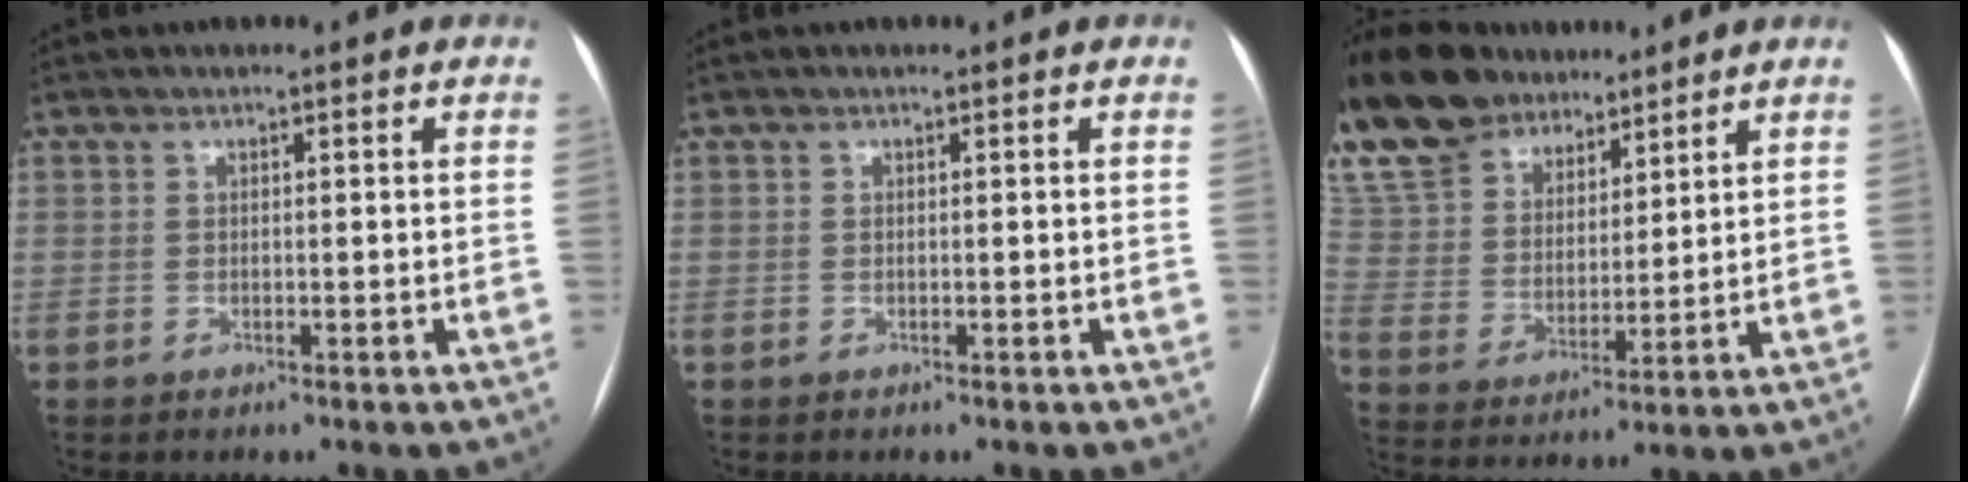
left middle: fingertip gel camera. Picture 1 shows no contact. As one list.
[{"total": 0.0}, {"total": 19.8, "force": [16.2, 9.1, 6.8], "torque": [-0.163, 0.039, 0.305]}]